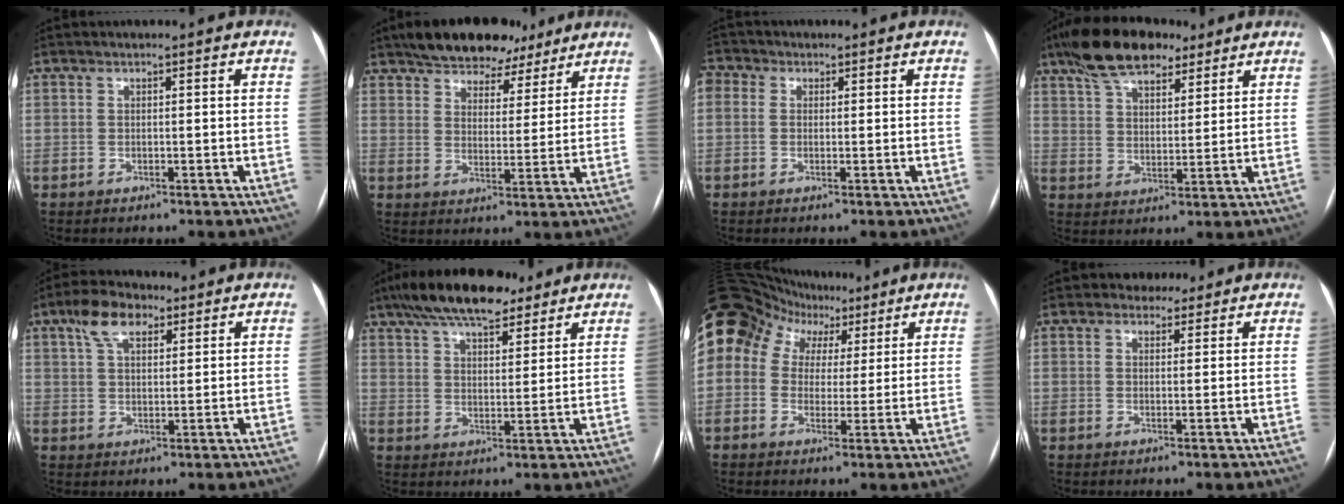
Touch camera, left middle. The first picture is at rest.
{"total": 12.8, "force": [10.2, 6.1, 4.9], "torque": [-0.060, 0.026, 0.151]}
{"total": 1.8, "force": [0.3, 1.5, 1.0], "torque": [-0.037, 0.014, 0.004]}
{"total": 13.0, "force": [9.5, 5.3, 7.2], "torque": [-0.136, 0.032, 0.167]}
{"total": 6.7, "force": [3.9, 3.3, 4.3], "torque": [-0.087, 0.022, 0.072]}
{"total": 15.0, "force": [11.3, 5.0, 8.4], "torque": [-0.153, 0.041, 0.189]}
{"total": 15.9, "force": [7.3, 12.1, 7.2], "torque": [-0.168, 0.086, 0.134]}
{"total": 2.7, "force": [2.2, 1.6, 0.0], "torque": [0.005, 0.008, 0.030]}